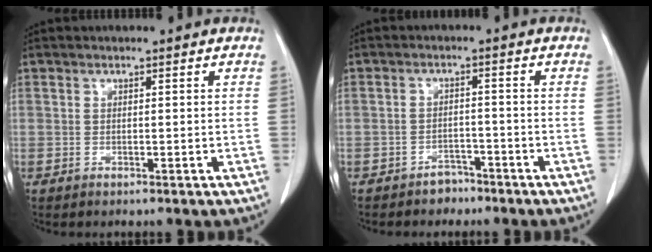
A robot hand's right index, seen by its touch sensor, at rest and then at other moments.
{"total": 3.1, "force": [-2.5, 1.7, 0.6], "torque": [-0.012, 0.008, -0.031]}